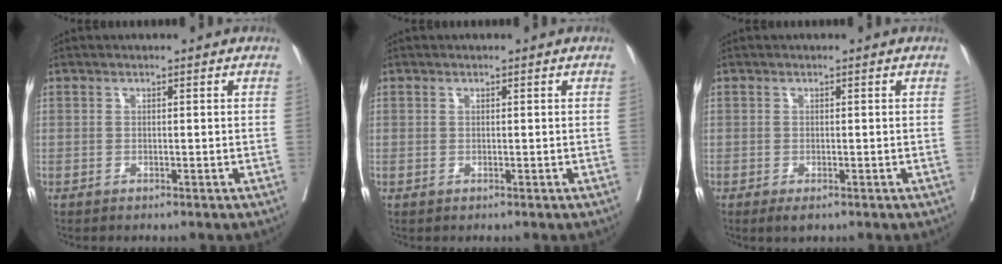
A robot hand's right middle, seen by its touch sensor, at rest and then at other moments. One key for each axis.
{"total": 0.0}
{"total": 1.7, "fx": -1.0, "fy": 0.6, "fz": 1.2, "tx": -0.010, "ty": -0.001, "tz": -0.010}